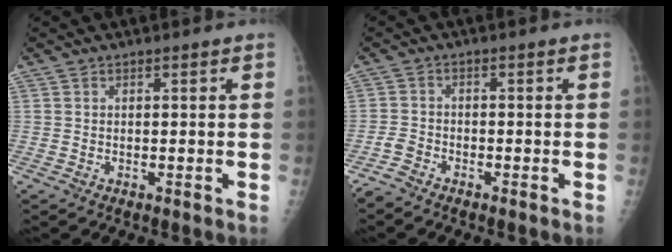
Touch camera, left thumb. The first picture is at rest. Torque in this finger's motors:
{"motor_torque": [-0.19, 0.67, -0.13, 0.05, 0.07]}